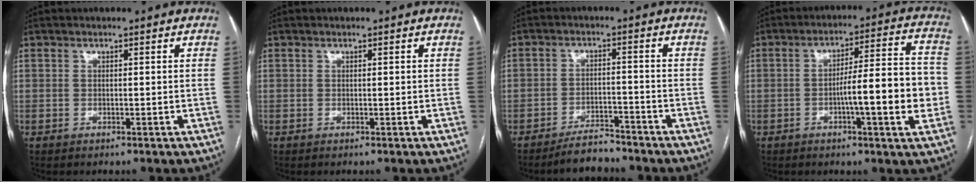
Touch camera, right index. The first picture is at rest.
{"total": 0.0}
{"total": 4.6, "force": [-4.3, 1.4, 1.0], "torque": [-0.018, -0.004, -0.072]}
{"total": 12.7, "force": [-2.8, 0.9, 12.4], "torque": [-0.184, 0.013, -0.043]}